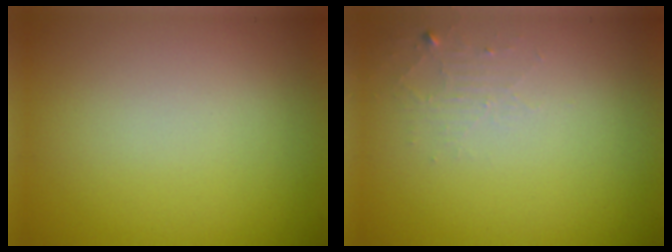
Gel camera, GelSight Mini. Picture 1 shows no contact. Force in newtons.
{"total": 1.3, "press": 1.3, "slide": 0.2}